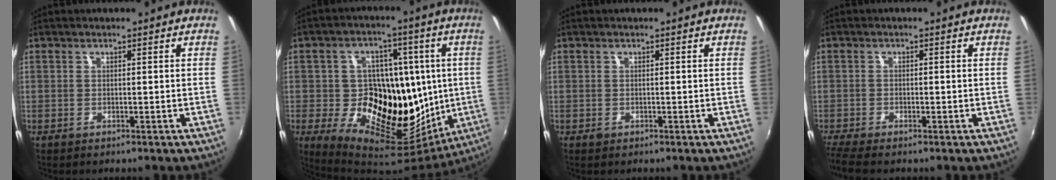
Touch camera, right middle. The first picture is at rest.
{"total": 23.5, "force": [-0.1, 17.0, 16.3], "torque": [-0.289, 0.001, 0.020]}
{"total": 0.6, "force": [-0.3, 0.5, 0.2], "torque": [-0.002, -0.003, -0.006]}
{"total": 4.3, "force": [-3.5, 0.8, 2.3], "torque": [-0.063, -0.017, -0.067]}